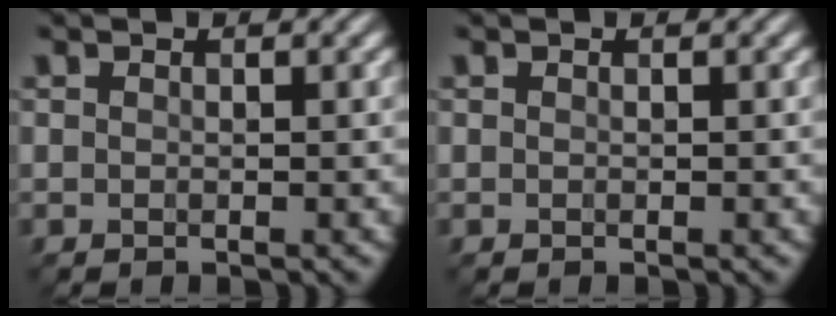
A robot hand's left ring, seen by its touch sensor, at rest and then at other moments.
{"total": 0.0}